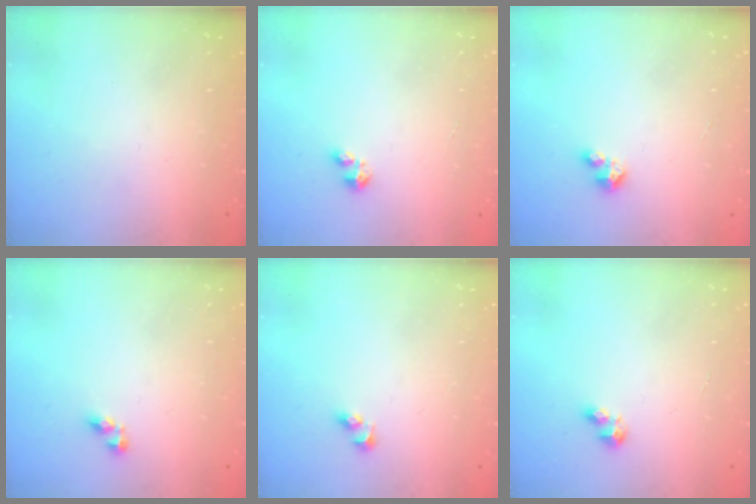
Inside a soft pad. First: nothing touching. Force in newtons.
{"total": 1.6, "press": 1.6, "slide": 0.3}
{"total": 2.7, "press": 2.7, "slide": 0.3}
{"total": 4.2, "press": 4.1, "slide": 0.6}
{"total": 2.7, "press": 2.5, "slide": 1.2}
{"total": 3.6, "press": 3.6, "slide": 0.5}